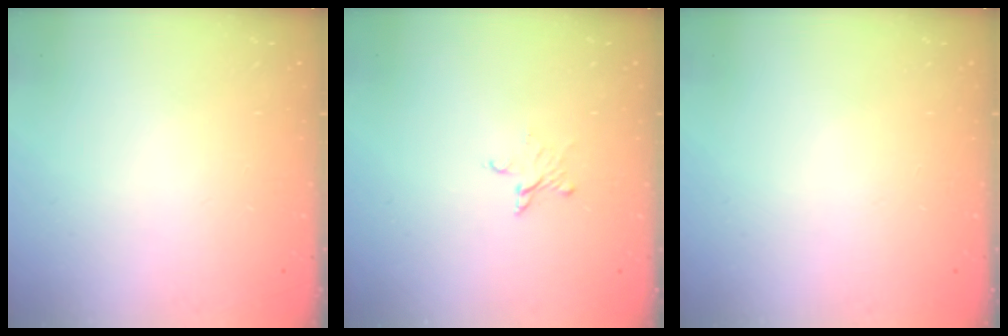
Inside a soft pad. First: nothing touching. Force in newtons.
{"total": 3.3, "press": 3.3, "slide": 0.3}
{"total": 0.0}